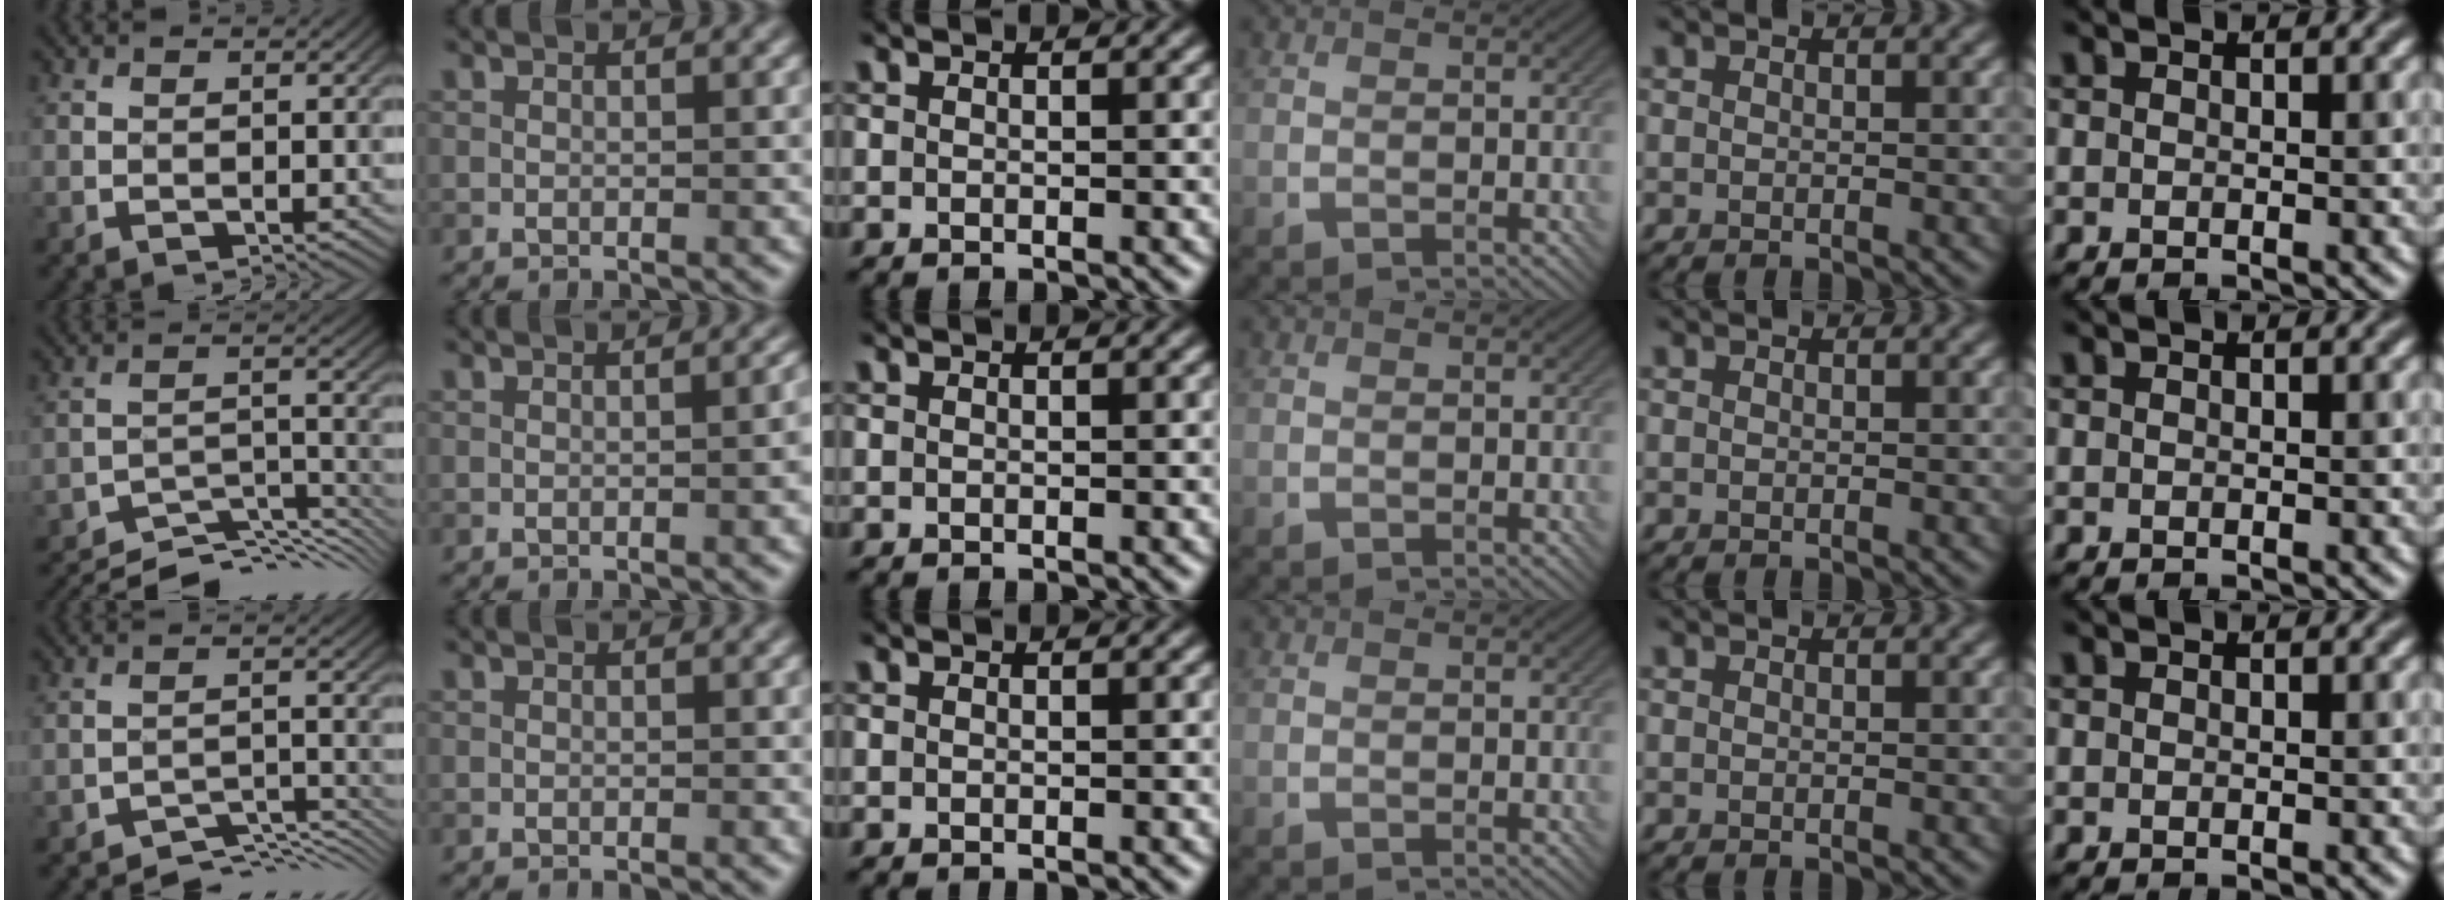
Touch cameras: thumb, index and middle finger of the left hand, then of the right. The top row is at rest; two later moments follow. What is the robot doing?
{"motion": "insert", "object": "bottle cap"}